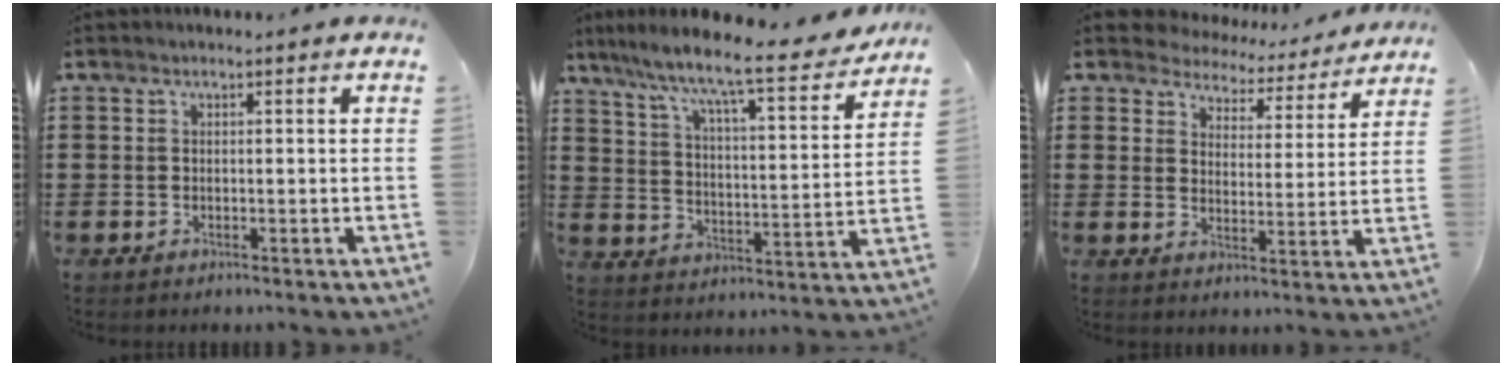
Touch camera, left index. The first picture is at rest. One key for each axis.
{"total": 9.2, "fx": 7.9, "fy": 0.2, "fz": 4.7, "tx": -0.116, "ty": -0.060, "tz": 0.125}
{"total": 4.7, "fx": 4.6, "fy": 0.9, "fz": -0.2, "tx": -0.026, "ty": -0.033, "tz": 0.078}